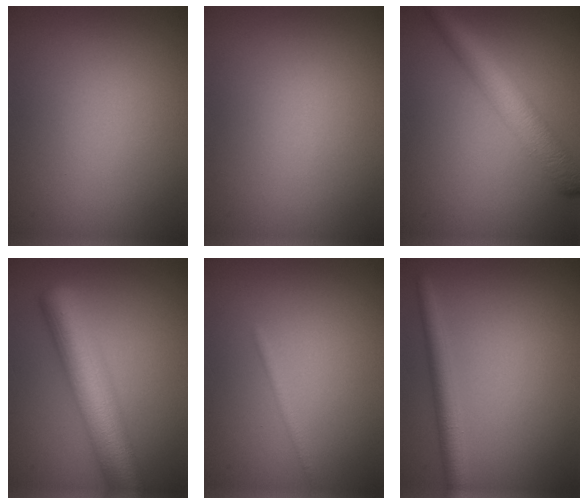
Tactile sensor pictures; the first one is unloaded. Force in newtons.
{"total": 0.0}
{"total": 5.2, "press": 5.2, "slide": 0.1}
{"total": 8.4, "press": 8.4, "slide": 0.3}
{"total": 0.8, "press": 0.8, "slide": 0.1}
{"total": 3.0, "press": 3.0, "slide": 0.2}